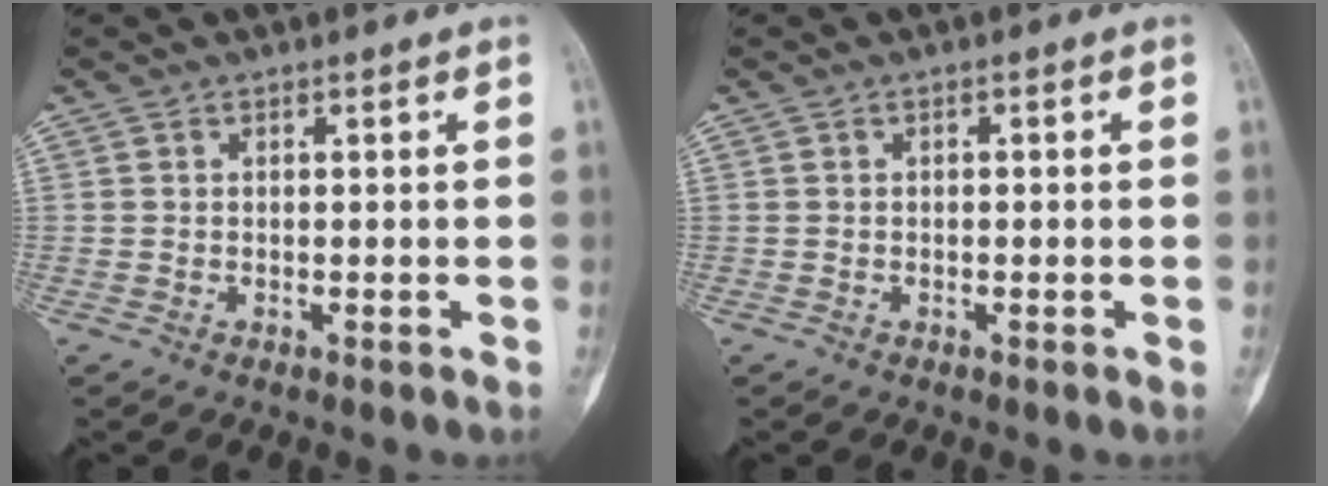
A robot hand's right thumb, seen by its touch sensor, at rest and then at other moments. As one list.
[{"total": 0.6, "force": [-0.1, 0.3, 0.5], "torque": [-0.004, 0.001, -0.003]}]